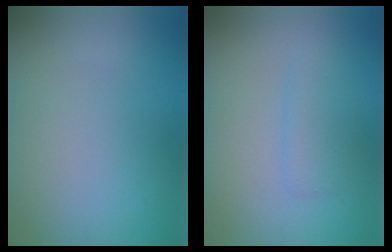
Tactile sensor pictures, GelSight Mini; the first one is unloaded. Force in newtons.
{"total": 1.7, "press": 1.7, "slide": 0.0}